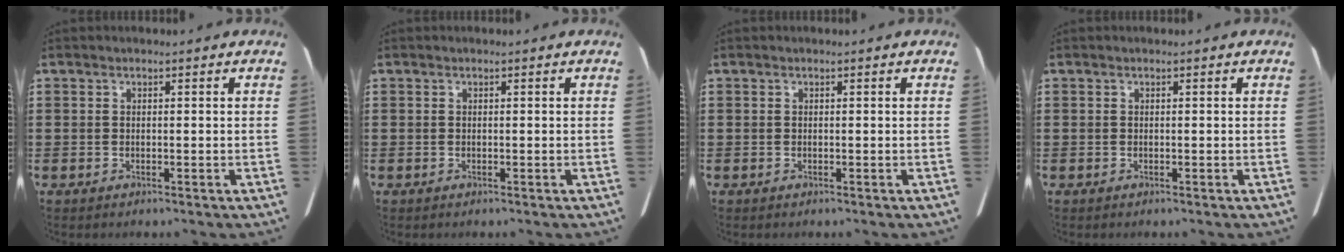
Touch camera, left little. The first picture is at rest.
{"total": 0.0}
{"total": 0.0}
{"total": 0.0}